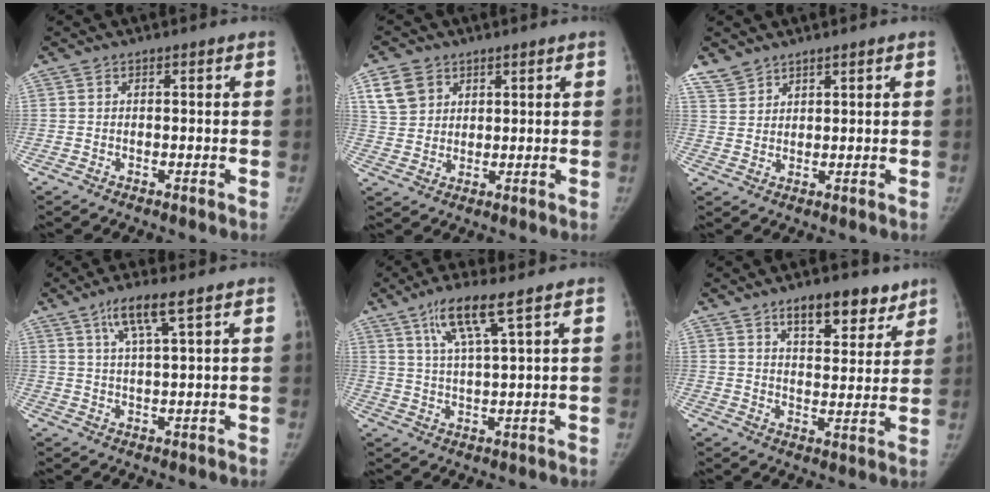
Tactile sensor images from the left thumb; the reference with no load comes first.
{"total": 6.6, "force": [3.3, 5.1, 2.6], "torque": [-0.029, -0.010, 0.068]}
{"total": 3.4, "force": [3.0, 1.6, 0.4], "torque": [0.004, -0.007, 0.062]}
{"total": 6.4, "force": [3.4, 0.5, 5.4], "torque": [-0.109, -0.008, 0.069]}
{"total": 8.2, "force": [4.5, 0.6, 6.8], "torque": [-0.137, -0.017, 0.090]}
{"total": 10.5, "force": [7.1, 4.7, 6.2], "torque": [-0.054, -0.040, 0.108]}